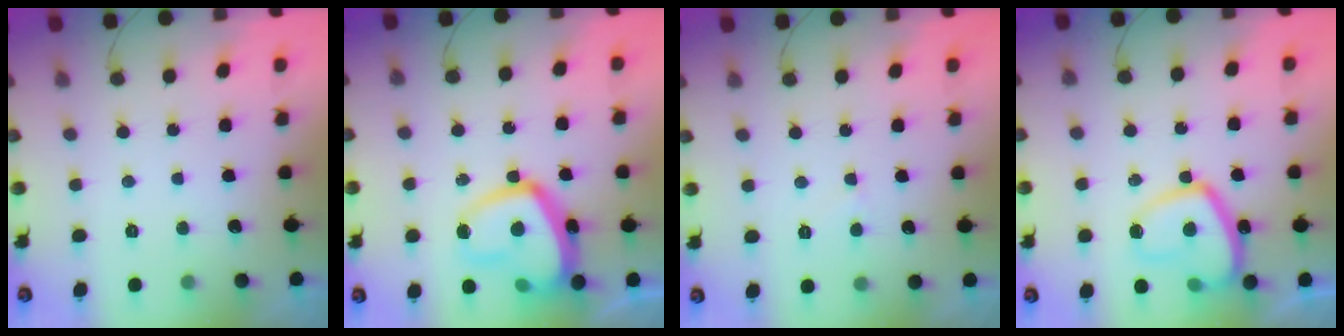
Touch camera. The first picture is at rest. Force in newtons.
{"total": 18.4, "press": 18.3, "slide": 2.0}
{"total": 3.9, "press": 3.9, "slide": 0.3}
{"total": 13.8, "press": 13.8, "slide": 1.5}